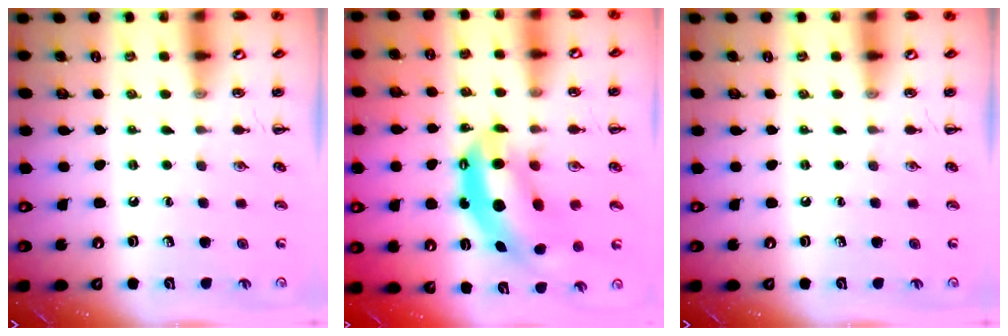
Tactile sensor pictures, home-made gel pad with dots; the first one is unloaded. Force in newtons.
{"total": 10.8, "press": 10.5, "slide": 2.6}
{"total": 0.0}